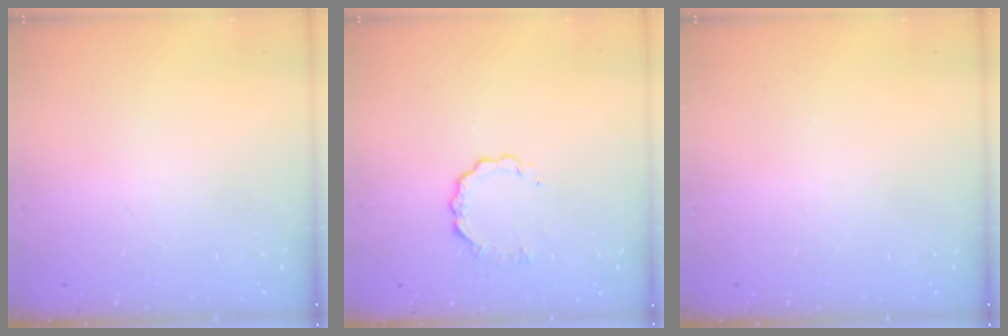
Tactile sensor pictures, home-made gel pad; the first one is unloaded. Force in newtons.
{"total": 2.9, "press": 2.9, "slide": 0.3}
{"total": 0.0}